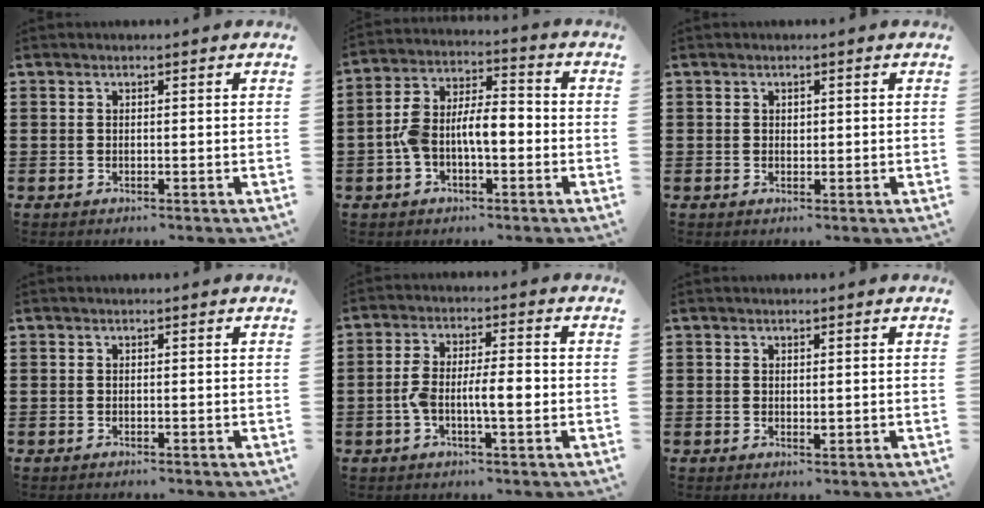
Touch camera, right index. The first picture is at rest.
{"total": 7.5, "force": [-2.0, 3.8, 6.1], "torque": [-0.134, 0.008, -0.045]}
{"total": 0.7, "force": [0.2, 0.6, 0.4], "torque": [-0.009, 0.003, 0.005]}
{"total": 0.0}
{"total": 6.3, "force": [-1.6, 1.9, 5.7], "torque": [-0.115, 0.005, -0.036]}
{"total": 0.8, "force": [0.1, 0.5, 0.7], "torque": [-0.013, 0.002, 0.002]}